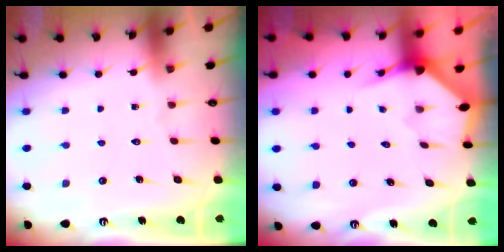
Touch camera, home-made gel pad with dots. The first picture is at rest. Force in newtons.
{"total": 3.0, "press": 3.0, "slide": 0.3}